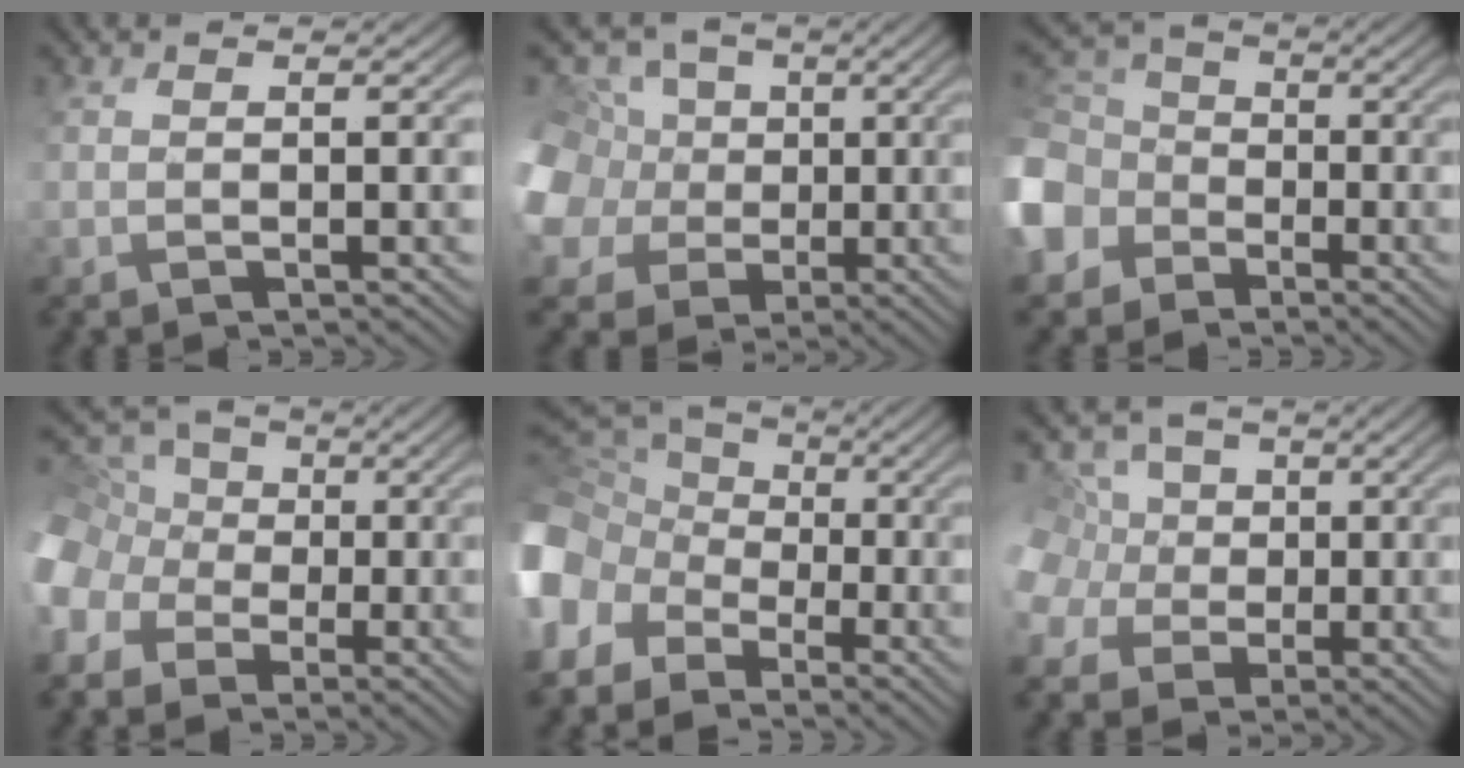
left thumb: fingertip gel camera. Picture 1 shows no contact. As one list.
[{"total": 11.3, "force": [0.1, 10.8, 3.3], "torque": [-0.166, 0.016, -0.015]}, {"total": 8.0, "force": [-3.6, 6.8, 2.0], "torque": [-0.103, -0.006, -0.084]}, {"total": 10.2, "force": [-4.2, 8.7, 3.2], "torque": [-0.141, -0.015, -0.086]}, {"total": 13.1, "force": [-5.2, 10.6, 5.7], "torque": [-0.210, -0.028, -0.085]}, {"total": 6.5, "force": [0.1, 6.4, 1.0], "torque": [-0.070, 0.020, -0.019]}]